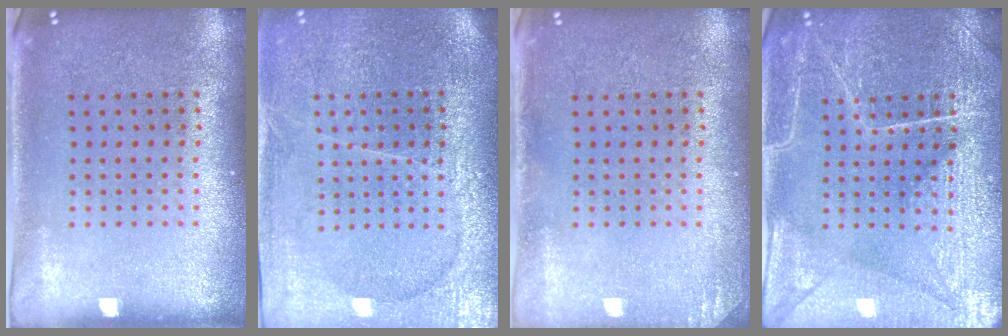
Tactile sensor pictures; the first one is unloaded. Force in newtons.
{"total": 3.8, "press": 3.4, "slide": 1.7}
{"total": 1.1, "press": 1.1, "slide": 0.1}
{"total": 4.0, "press": 4.0, "slide": 0.3}